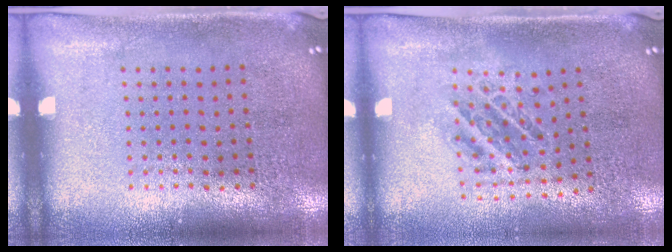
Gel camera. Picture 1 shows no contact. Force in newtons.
{"total": 1.0, "press": 1.0, "slide": 0.1}